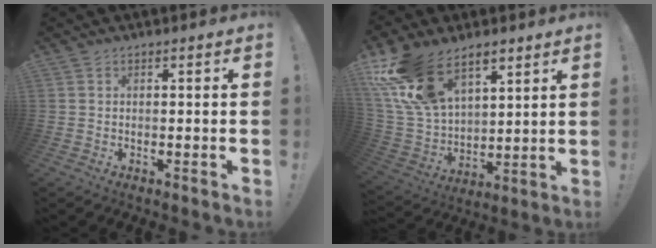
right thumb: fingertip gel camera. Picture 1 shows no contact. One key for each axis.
{"total": 19.1, "fx": 11.8, "fy": 10.9, "fz": 10.3, "tx": -0.214, "ty": -0.069, "tz": 0.222}